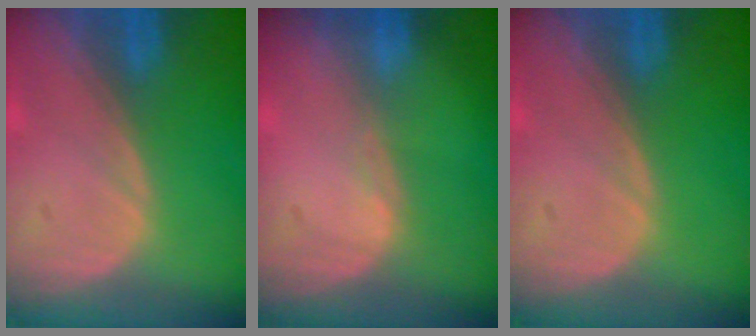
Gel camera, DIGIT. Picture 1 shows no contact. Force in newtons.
{"total": 0.6, "press": 0.5, "slide": 0.4}
{"total": 0.0}